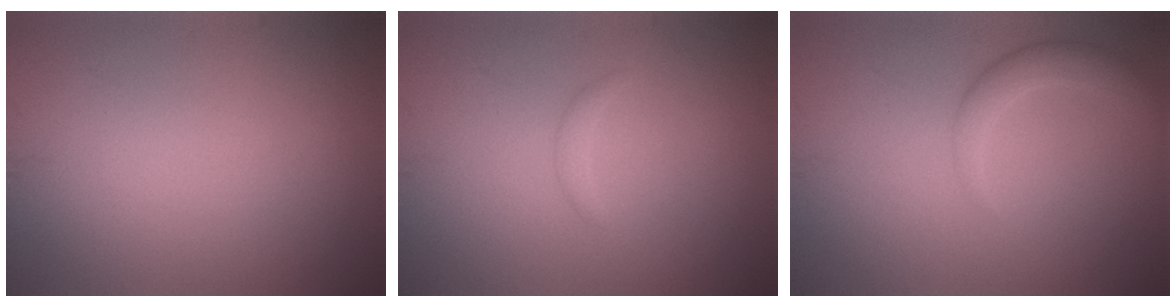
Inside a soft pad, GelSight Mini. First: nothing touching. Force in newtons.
{"total": 0.7, "press": 0.7, "slide": 0.1}
{"total": 2.7, "press": 2.7, "slide": 0.2}